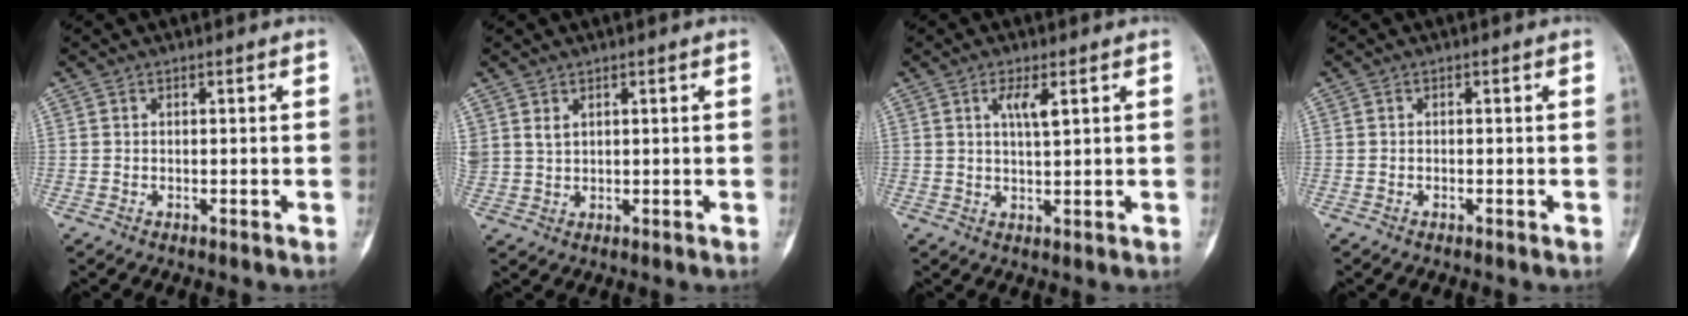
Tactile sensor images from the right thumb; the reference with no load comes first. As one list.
[{"total": 2.5, "force": [1.5, 1.5, 1.3], "torque": [-0.023, -0.006, 0.039]}, {"total": 3.9, "force": [1.6, 0.9, 3.5], "torque": [-0.063, -0.011, 0.030]}, {"total": 0.0}]